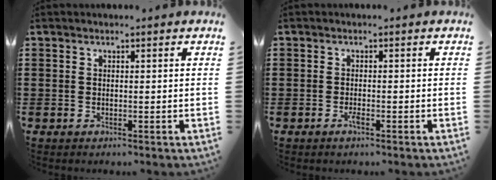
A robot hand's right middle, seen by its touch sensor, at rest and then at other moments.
{"total": 1.3, "force": [-0.8, 0.2, 1.0], "torque": [-0.021, -0.002, -0.013]}